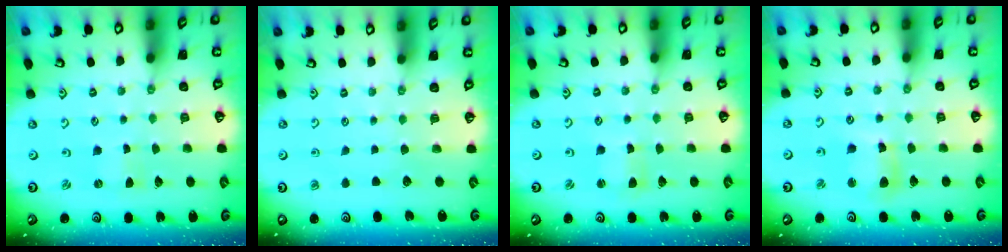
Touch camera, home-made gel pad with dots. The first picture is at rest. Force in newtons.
{"total": 0.0}
{"total": 2.1, "press": 2.1, "slide": 0.4}
{"total": 8.4, "press": 8.3, "slide": 1.3}